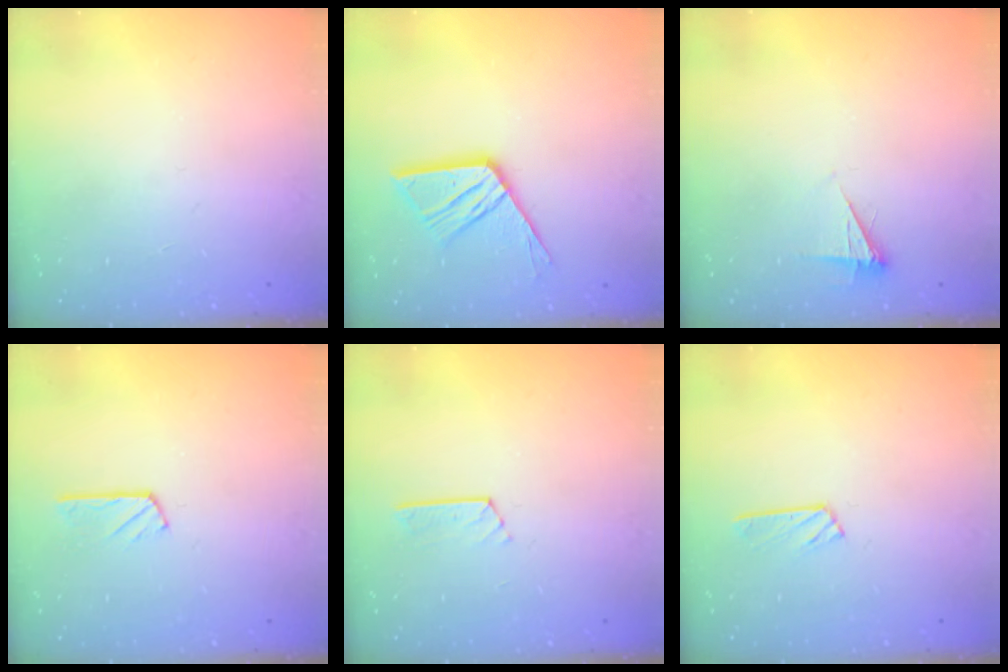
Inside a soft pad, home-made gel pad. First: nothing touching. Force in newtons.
{"total": 12.7, "press": 12.7, "slide": 1.2}
{"total": 4.1, "press": 4.1, "slide": 0.4}
{"total": 2.7, "press": 2.7, "slide": 0.3}
{"total": 3.4, "press": 3.3, "slide": 0.4}
{"total": 2.9, "press": 2.8, "slide": 0.3}